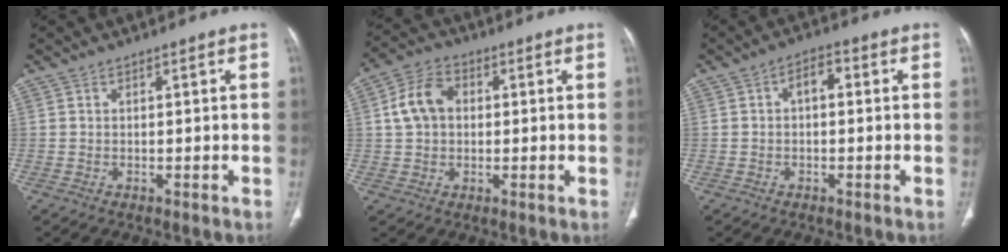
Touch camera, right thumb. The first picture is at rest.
{"total": 8.2, "force": [1.1, 6.1, 5.4], "torque": [-0.096, 0.020, 0.015]}
{"total": 3.7, "force": [0.3, 2.1, 3.0], "torque": [-0.041, 0.014, -0.003]}